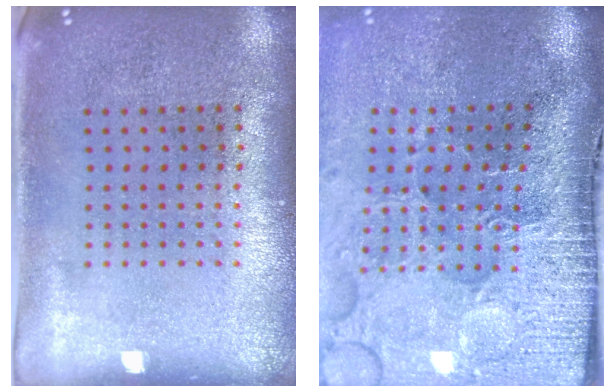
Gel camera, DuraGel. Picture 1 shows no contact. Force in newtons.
{"total": 5.0, "press": 4.0, "slide": 3.0}